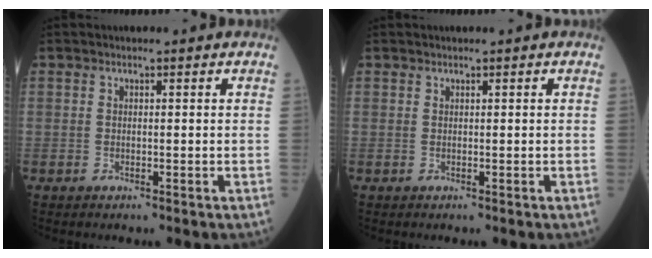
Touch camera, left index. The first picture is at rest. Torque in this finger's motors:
{"motor_torque": [0.01, 0.01, 0.00, 0.00]}